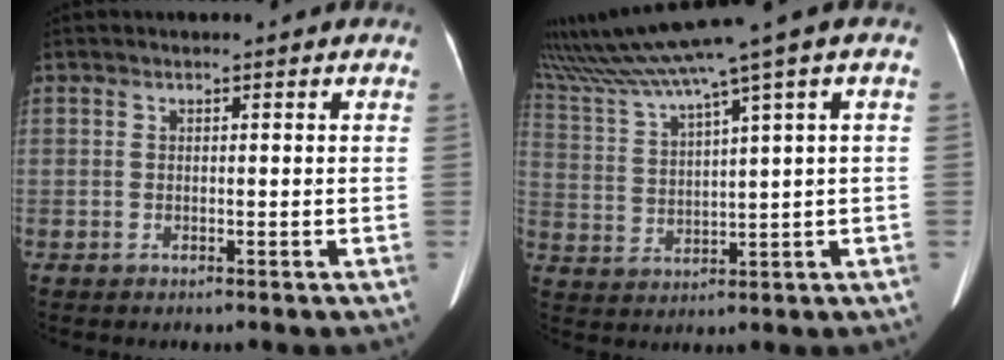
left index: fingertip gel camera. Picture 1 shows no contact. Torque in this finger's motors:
{"motor_torque": [-0.02, -1.30, 0.39, 0.21]}